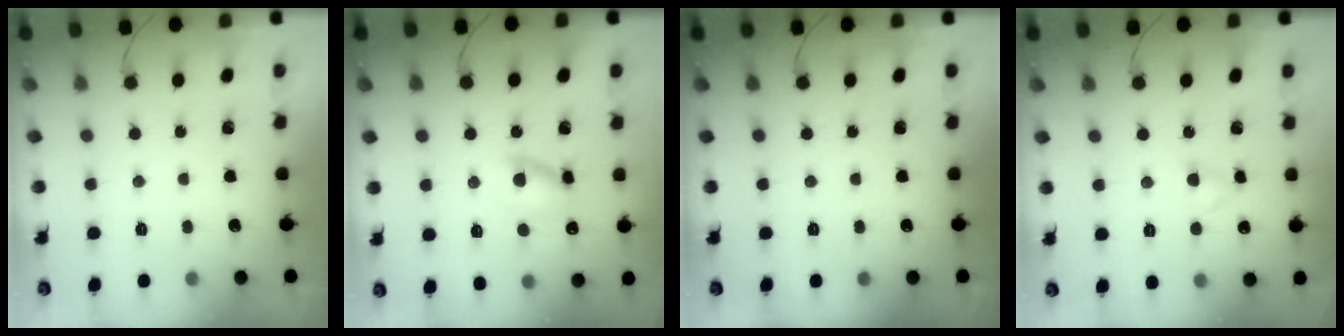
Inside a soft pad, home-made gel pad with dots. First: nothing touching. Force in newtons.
{"total": 8.4, "press": 8.3, "slide": 1.2}
{"total": 0.0}
{"total": 2.6, "press": 2.5, "slide": 0.9}